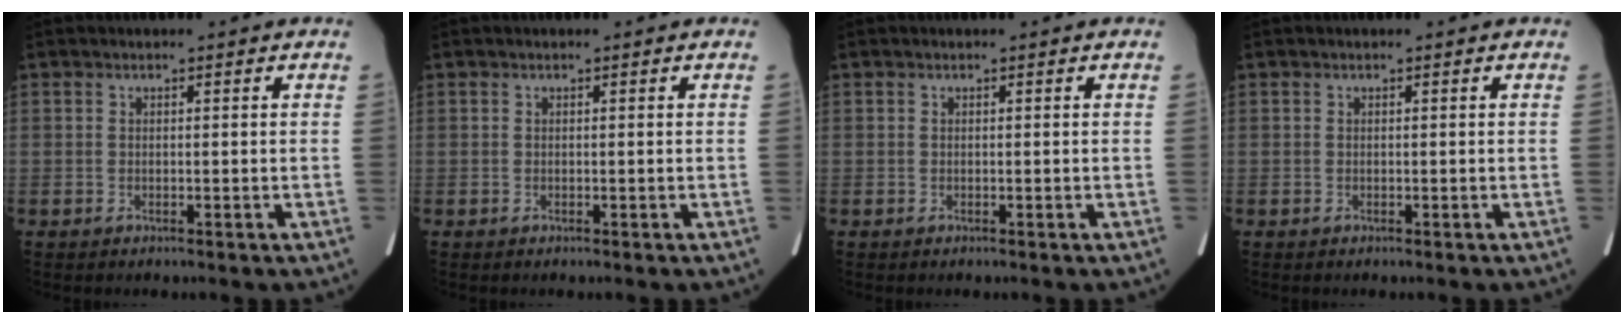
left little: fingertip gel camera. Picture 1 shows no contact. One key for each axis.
{"total": 0.0}
{"total": 0.0}
{"total": 0.0}